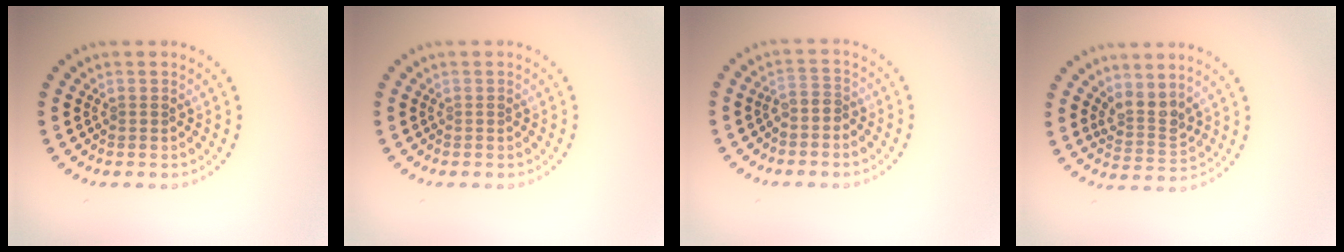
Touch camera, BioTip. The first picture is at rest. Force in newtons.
{"total": 0.0}
{"total": 1.3, "press": 0.9, "slide": 0.9}
{"total": 2.7, "press": 2.0, "slide": 1.8}